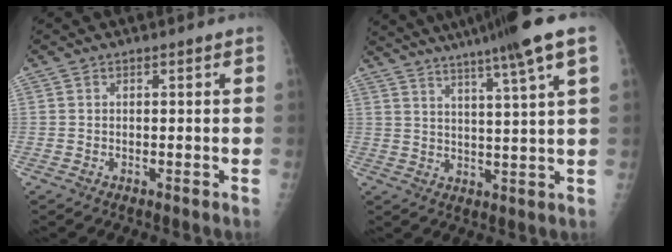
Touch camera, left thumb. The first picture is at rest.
{"total": 15.8, "force": [11.3, -1.1, 11.0], "torque": [-0.172, -0.032, 0.156]}